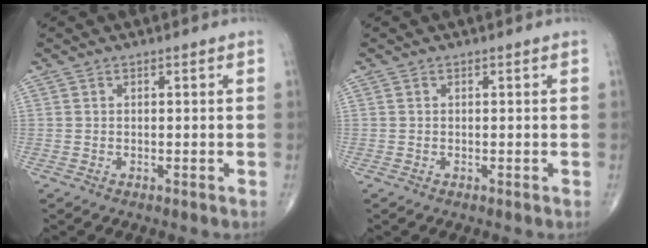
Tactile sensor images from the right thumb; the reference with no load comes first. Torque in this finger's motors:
{"motor_torque": [0.25, 0.11, 0.12, -0.16, -0.10]}